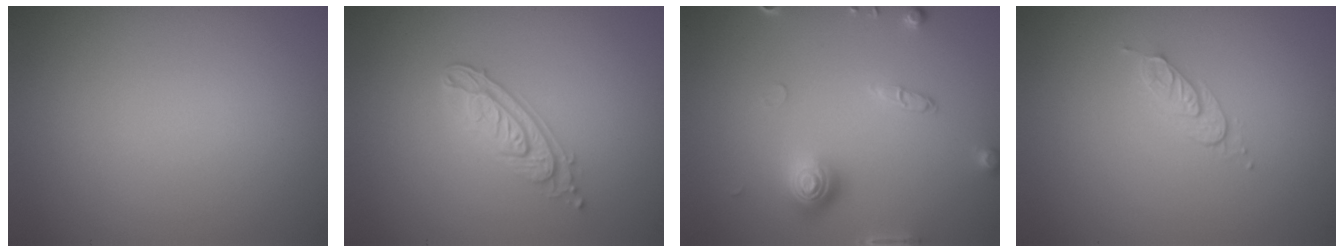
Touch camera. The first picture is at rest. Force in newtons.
{"total": 2.9, "press": 2.6, "slide": 1.4}
{"total": 3.0, "press": 2.8, "slide": 1.1}
{"total": 1.5, "press": 0.8, "slide": 1.3}